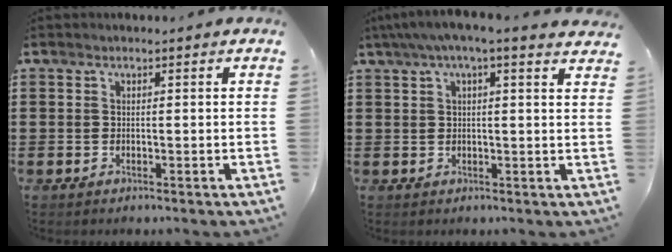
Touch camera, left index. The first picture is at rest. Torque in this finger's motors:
{"motor_torque": [2.14, 0.00, 0.44, 0.21]}